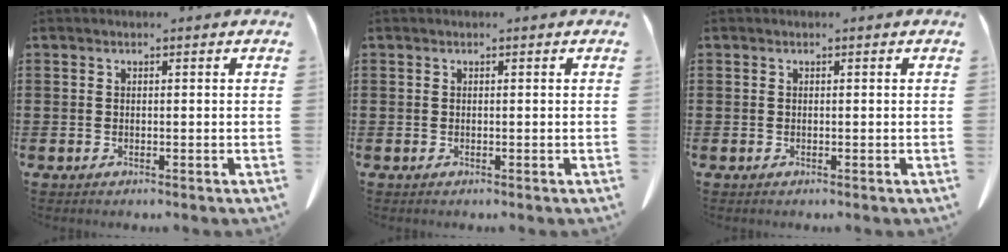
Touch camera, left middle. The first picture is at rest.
{"total": 0.0}
{"total": 0.0}